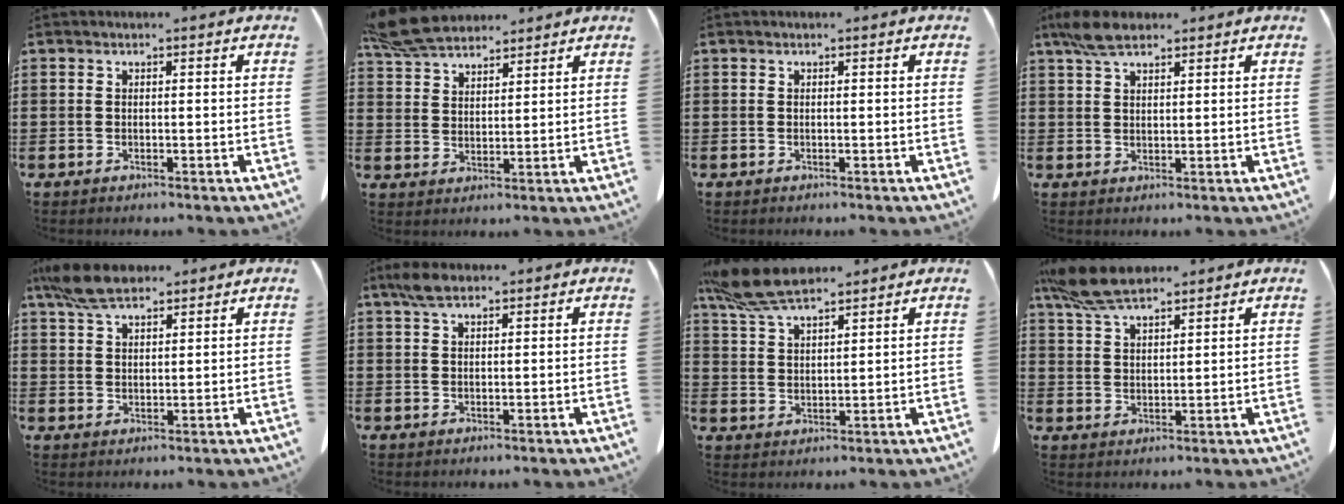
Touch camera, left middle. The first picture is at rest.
{"total": 8.1, "force": [7.1, 2.4, 3.1], "torque": [-0.086, -0.010, 0.136]}
{"total": 0.0}
{"total": 5.0, "force": [3.5, 1.8, 3.1], "torque": [-0.070, 0.003, 0.066]}
{"total": 7.1, "force": [5.4, 2.5, 3.9], "torque": [-0.091, -0.004, 0.103]}
{"total": 3.3, "force": [2.2, 1.3, 2.1], "torque": [-0.048, 0.004, 0.041]}
{"total": 8.7, "force": [7.3, 2.1, 4.2], "torque": [-0.105, -0.014, 0.139]}
{"total": 8.1, "force": [6.6, 2.3, 4.1], "torque": [-0.100, -0.011, 0.126]}